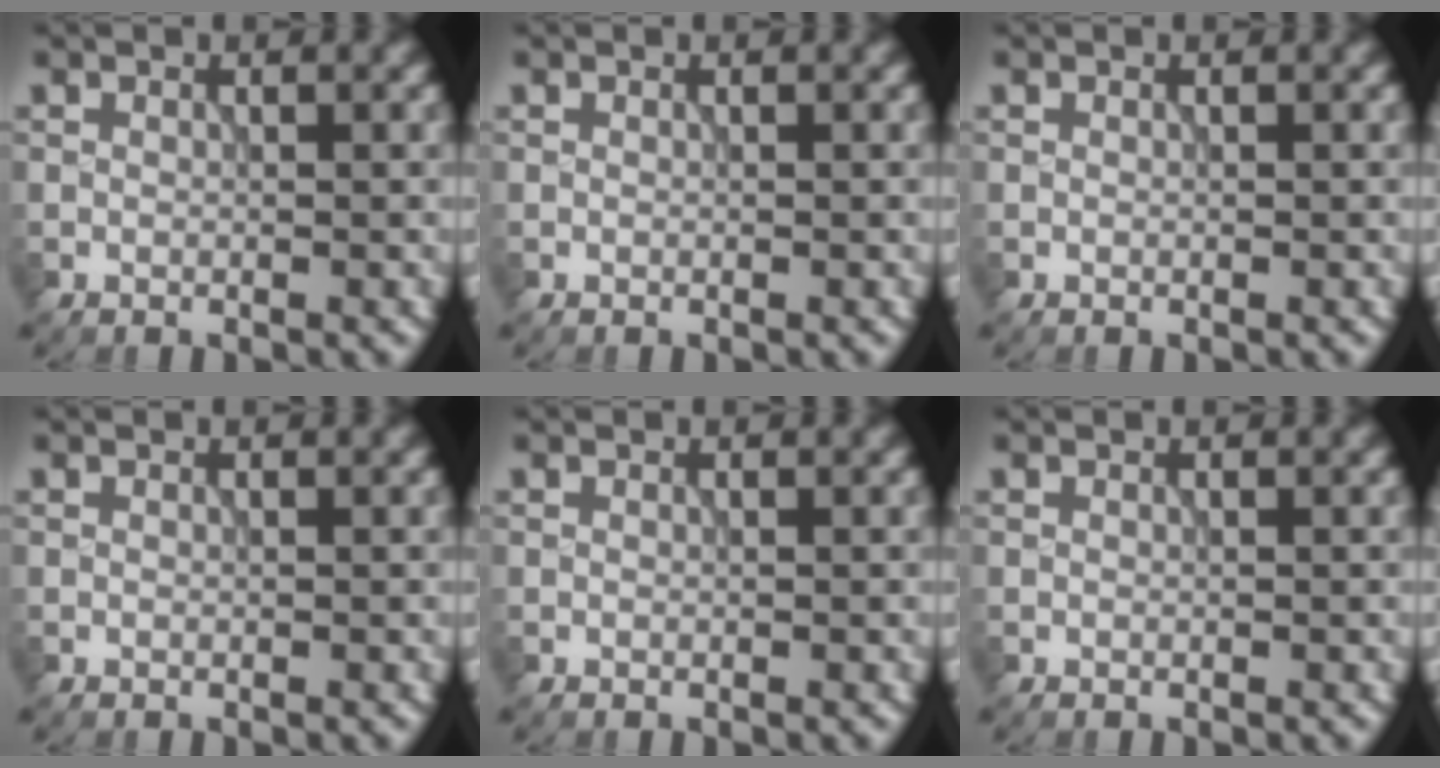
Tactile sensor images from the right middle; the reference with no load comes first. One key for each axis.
{"total": 0.0}
{"total": 0.0}
{"total": 0.0}
{"total": 0.0}
{"total": 0.0}